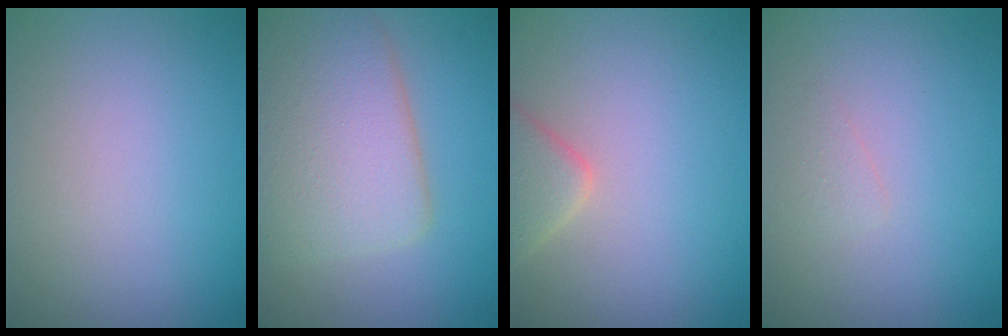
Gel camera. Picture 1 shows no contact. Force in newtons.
{"total": 7.4, "press": 7.4, "slide": 0.3}
{"total": 2.8, "press": 2.8, "slide": 0.3}
{"total": 0.7, "press": 0.7, "slide": 0.0}